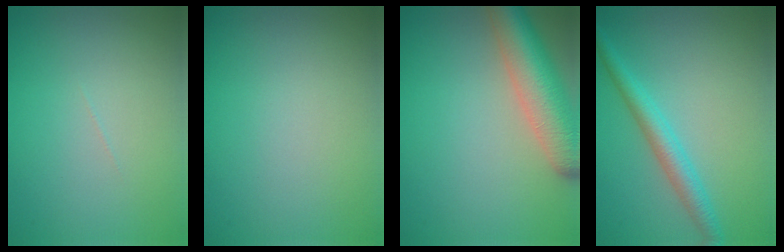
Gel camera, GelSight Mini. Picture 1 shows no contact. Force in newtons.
{"total": 0.0}
{"total": 7.2, "press": 7.2, "slide": 0.4}
{"total": 3.0, "press": 3.0, "slide": 0.2}